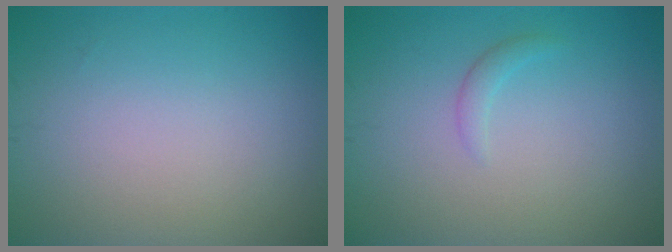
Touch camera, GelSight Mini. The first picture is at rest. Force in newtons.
{"total": 1.0, "press": 0.9, "slide": 0.2}